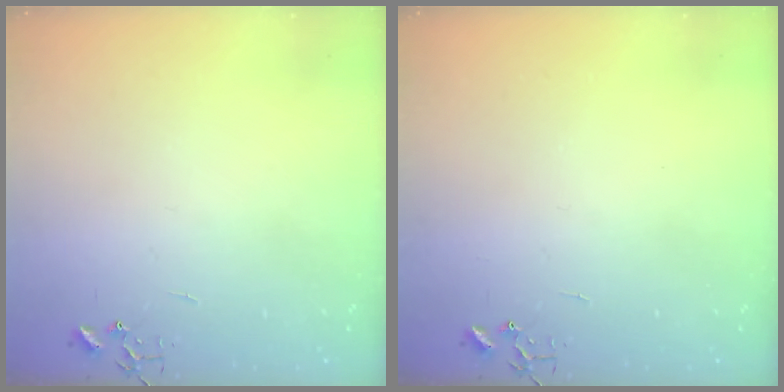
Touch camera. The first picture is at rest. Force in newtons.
{"total": 0.0}